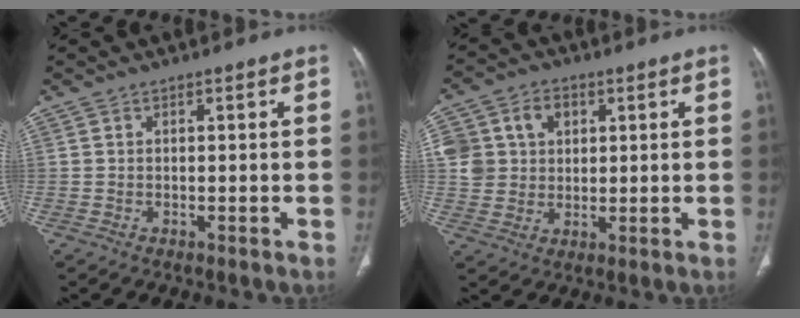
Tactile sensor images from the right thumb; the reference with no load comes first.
{"total": 11.0, "force": [3.1, 9.3, 5.1], "torque": [-0.070, 0.007, 0.061]}